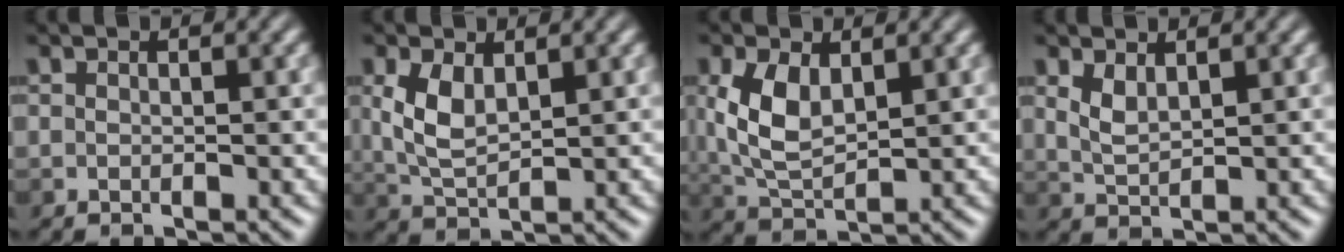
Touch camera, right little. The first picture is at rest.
{"total": 3.8, "force": [1.2, 2.1, 2.9], "torque": [-0.071, 0.000, 0.028]}
{"total": 5.1, "force": [1.3, 2.9, 4.0], "torque": [-0.097, 0.001, 0.032]}
{"total": 2.0, "force": [1.1, 0.8, 1.4], "torque": [-0.035, -0.001, 0.027]}